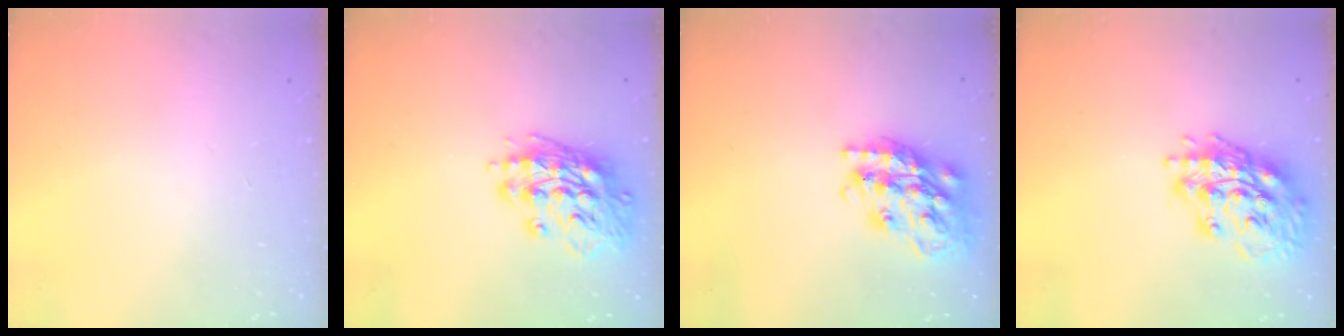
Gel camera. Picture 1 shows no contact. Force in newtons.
{"total": 15.7, "press": 15.5, "slide": 2.5}
{"total": 22.6, "press": 22.5, "slide": 1.7}
{"total": 17.6, "press": 17.5, "slide": 2.3}